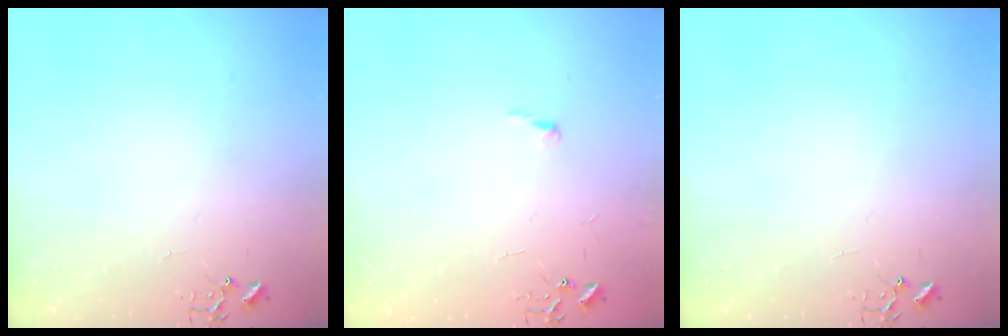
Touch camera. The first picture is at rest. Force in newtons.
{"total": 3.4, "press": 3.4, "slide": 0.5}
{"total": 0.0}